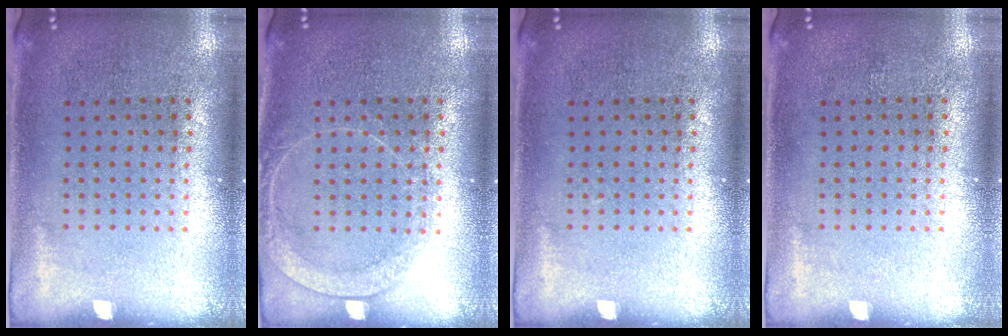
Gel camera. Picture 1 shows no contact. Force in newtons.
{"total": 1.7, "press": 1.7, "slide": 0.3}
{"total": 0.0}
{"total": 0.0}